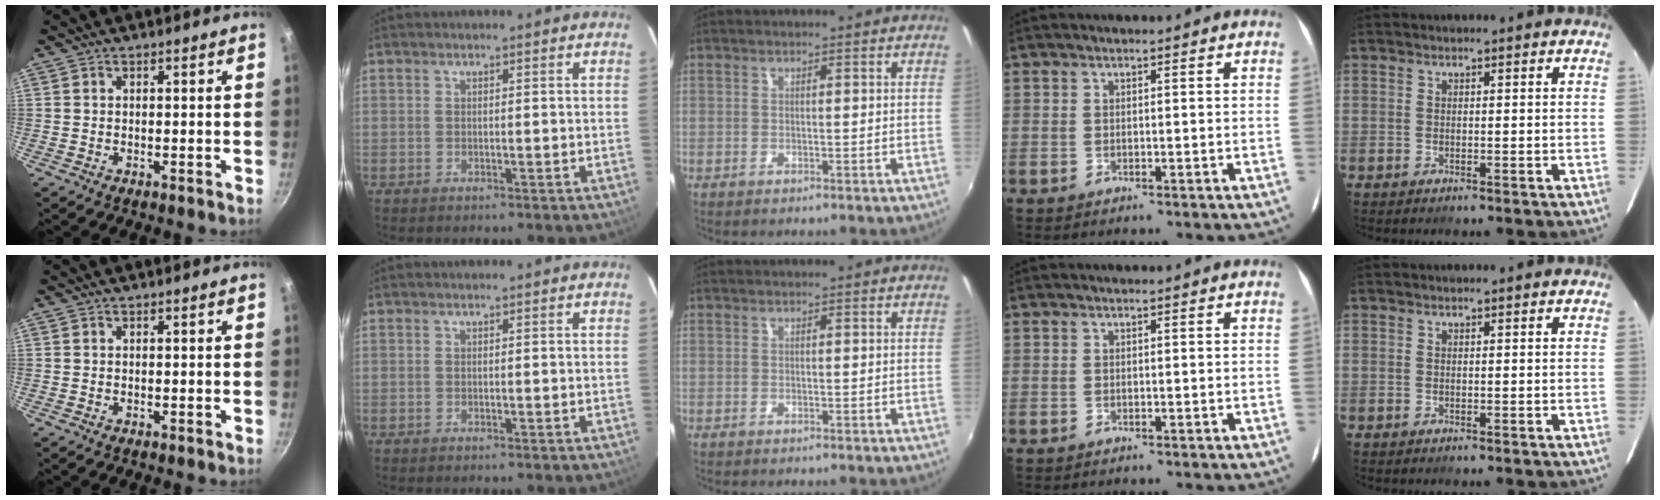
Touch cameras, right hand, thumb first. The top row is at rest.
{}